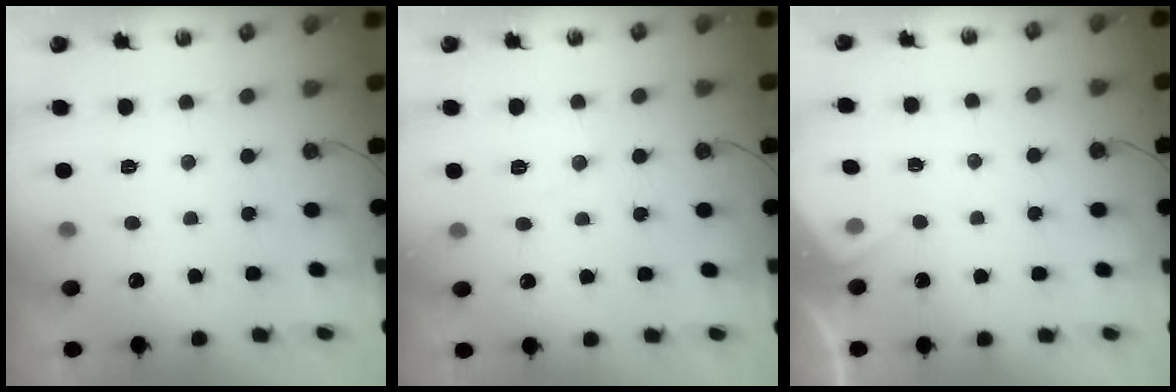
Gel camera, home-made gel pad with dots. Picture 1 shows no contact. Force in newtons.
{"total": 8.1, "press": 8.1, "slide": 0.9}
{"total": 3.3, "press": 3.3, "slide": 0.4}